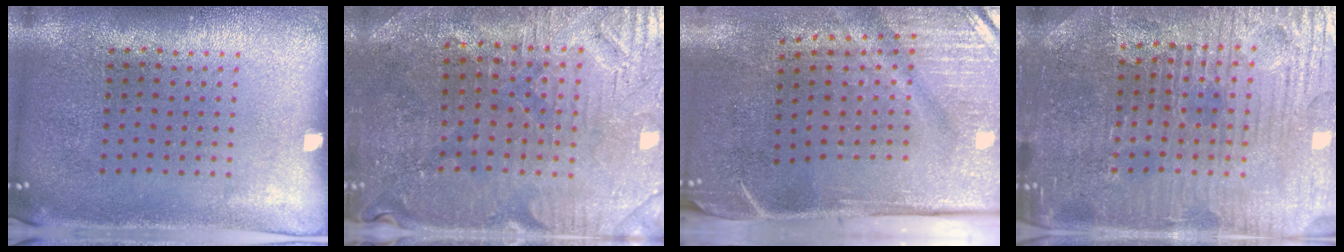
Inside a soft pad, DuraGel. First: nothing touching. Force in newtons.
{"total": 1.7, "press": 1.6, "slide": 0.5}
{"total": 4.9, "press": 4.0, "slide": 2.8}
{"total": 5.1, "press": 4.9, "slide": 1.3}